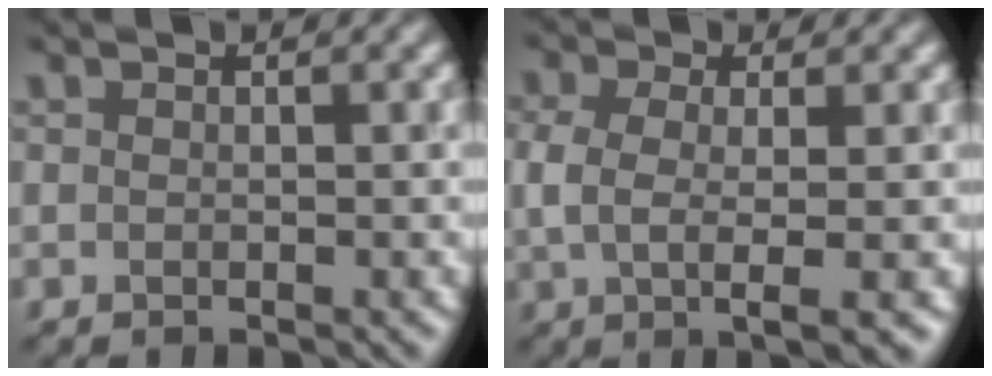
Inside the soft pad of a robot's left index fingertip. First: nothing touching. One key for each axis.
{"total": 4.1, "fx": -0.1, "fy": 1.7, "fz": 3.7, "tx": -0.076, "ty": 0.003, "tz": -0.001}